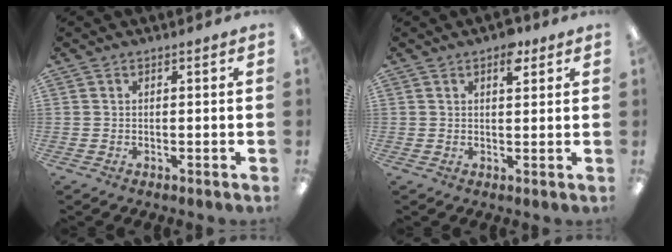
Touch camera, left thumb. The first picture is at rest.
{"total": 4.8, "force": [2.8, 2.3, 3.1], "torque": [-0.021, -0.015, 0.039]}